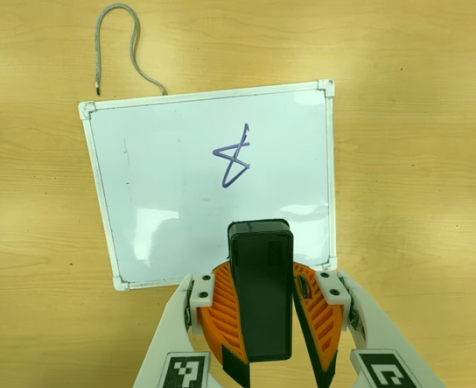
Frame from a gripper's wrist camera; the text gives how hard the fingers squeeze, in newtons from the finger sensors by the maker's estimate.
{"total": 11.4, "left": 11.2, "right": 11.5}